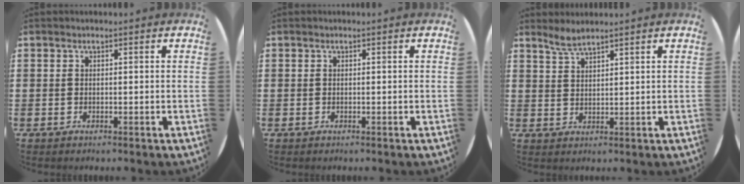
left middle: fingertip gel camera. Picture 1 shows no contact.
{"total": 0.0}
{"total": 2.6, "force": [2.5, 0.1, 0.8], "torque": [-0.019, 0.000, 0.047]}